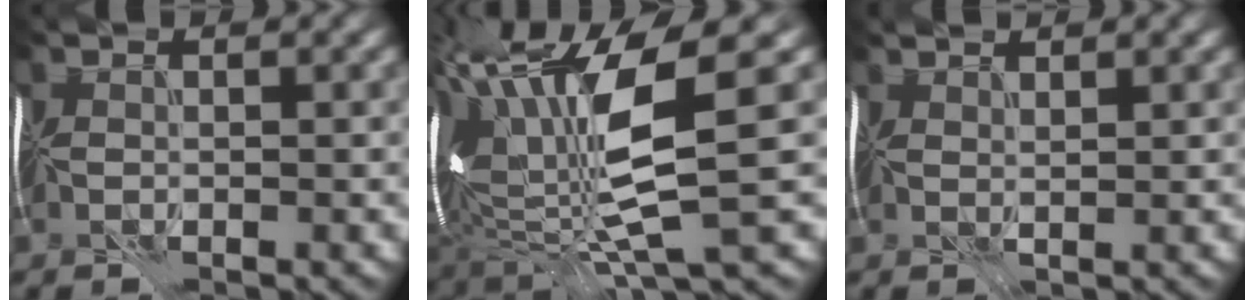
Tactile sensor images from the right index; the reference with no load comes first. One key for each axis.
{"total": 12.1, "fx": 3.4, "fy": 3.0, "fz": 11.2, "tx": -0.243, "ty": 0.006, "tz": 0.089}
{"total": 2.5, "fx": 2.2, "fy": 0.7, "fz": 0.9, "tx": -0.010, "ty": 0.024, "tz": 0.017}